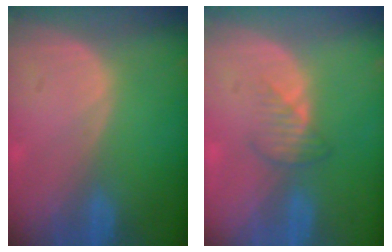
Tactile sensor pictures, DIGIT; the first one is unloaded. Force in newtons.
{"total": 2.8, "press": 2.7, "slide": 0.8}